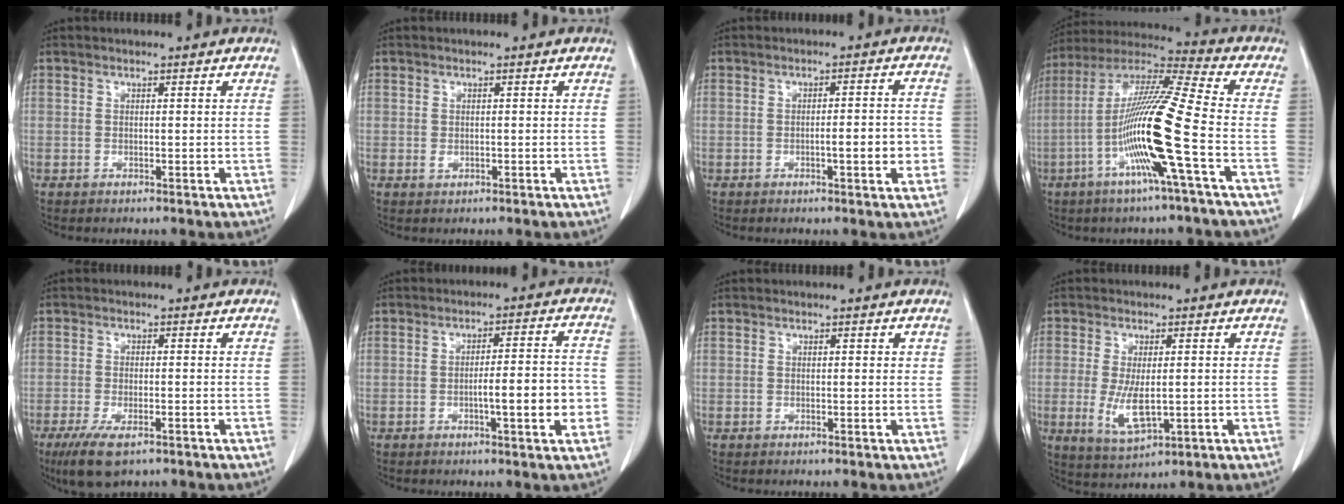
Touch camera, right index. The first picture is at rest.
{"total": 0.7, "force": [-0.1, 0.5, 0.4], "torque": [-0.009, -0.001, -0.002]}
{"total": 4.8, "force": [-1.3, 0.8, 4.5], "torque": [-0.066, 0.004, -0.015]}
{"total": 16.6, "force": [-4.9, -1.3, 15.8], "torque": [-0.307, -0.004, -0.104]}
{"total": 6.5, "force": [-4.2, 1.9, 4.6], "torque": [-0.085, -0.017, -0.069]}
{"total": 7.8, "force": [-2.1, 0.7, 7.4], "torque": [-0.106, 0.010, -0.029]}
{"total": 0.5, "force": [0.3, 0.3, 0.3], "torque": [0.001, 0.002, 0.000]}
{"total": 6.1, "force": [-0.8, 2.2, 5.7], "torque": [-0.115, -0.016, -0.006]}